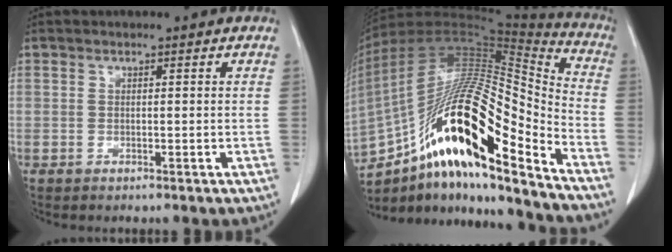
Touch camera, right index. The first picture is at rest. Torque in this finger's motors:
{"motor_torque": [1.49, -0.29, 1.05, 0.21]}